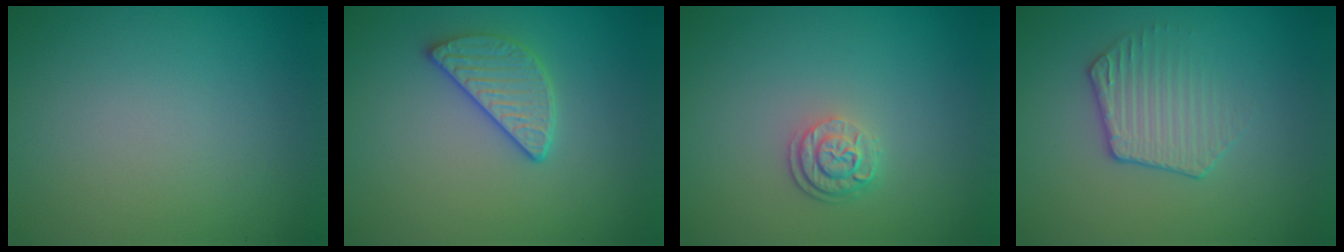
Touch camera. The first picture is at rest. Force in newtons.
{"total": 2.9, "press": 2.6, "slide": 1.3}
{"total": 2.3, "press": 1.8, "slide": 1.4}
{"total": 2.3, "press": 1.8, "slide": 1.4}